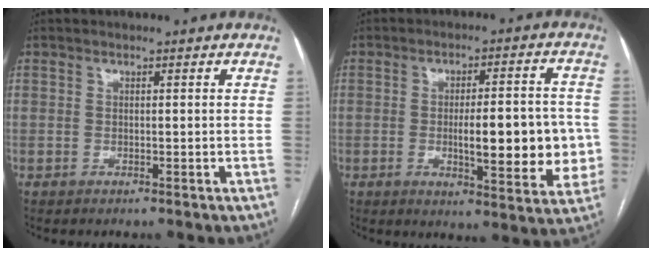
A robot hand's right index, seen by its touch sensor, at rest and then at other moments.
{"total": 13.0, "force": [-1.4, 3.4, 12.5], "torque": [-0.165, 0.008, -0.010]}